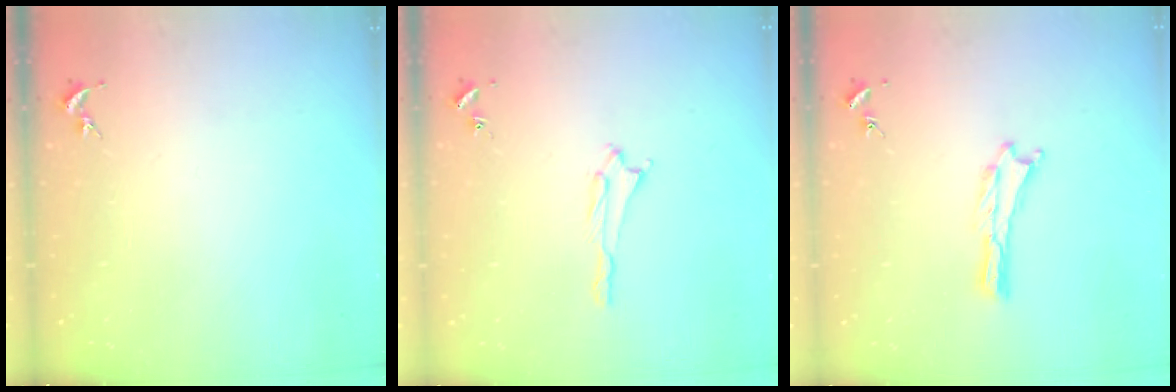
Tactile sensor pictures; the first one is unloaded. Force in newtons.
{"total": 1.3, "press": 1.3, "slide": 0.1}
{"total": 0.0}